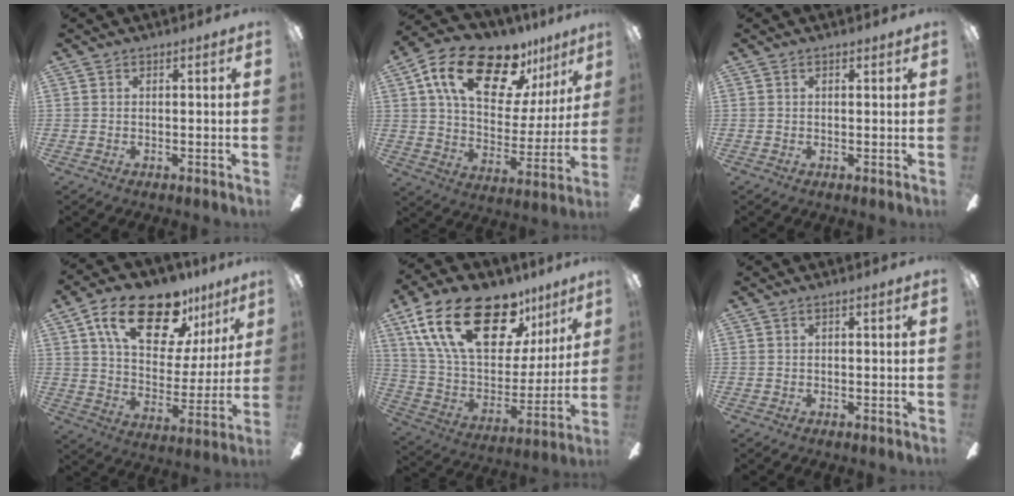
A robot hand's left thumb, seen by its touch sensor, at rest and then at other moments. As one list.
[{"total": 21.2, "force": [13.5, 10.2, 12.7], "torque": [-0.207, -0.076, 0.233]}, {"total": 0.6, "force": [0.5, 0.3, 0.1], "torque": [0.007, -0.002, 0.008]}, {"total": 19.9, "force": [13.3, 9.3, 11.6], "torque": [-0.188, -0.074, 0.227]}, {"total": 25.7, "force": [14.8, 13.0, 16.5], "torque": [-0.296, -0.077, 0.264]}, {"total": 0.0}]